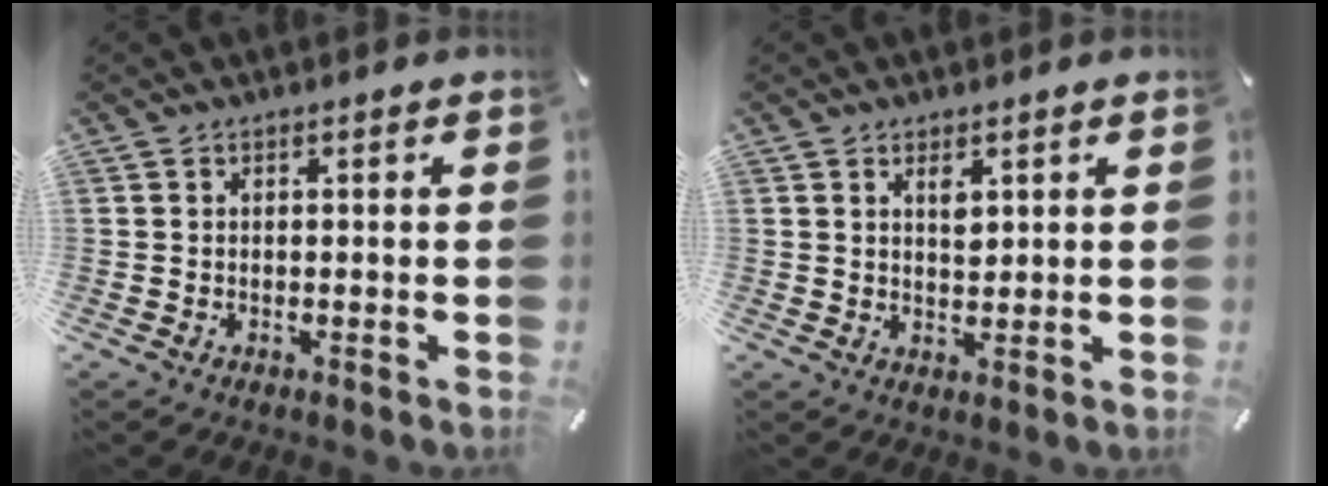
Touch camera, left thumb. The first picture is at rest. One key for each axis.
{"total": 3.0, "fx": 1.5, "fy": 1.7, "fz": 1.9, "tx": -0.026, "ty": -0.005, "tz": 0.023}